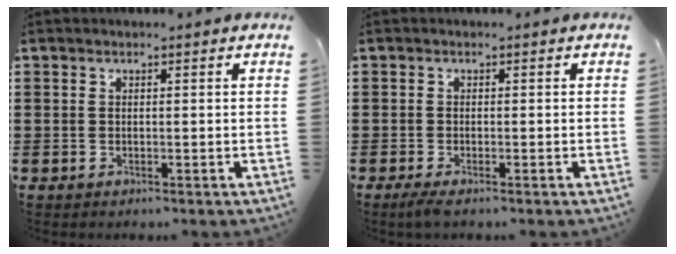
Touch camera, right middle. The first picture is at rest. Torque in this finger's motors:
{"motor_torque": [0.84, 0.58, 0.16, 0.05]}